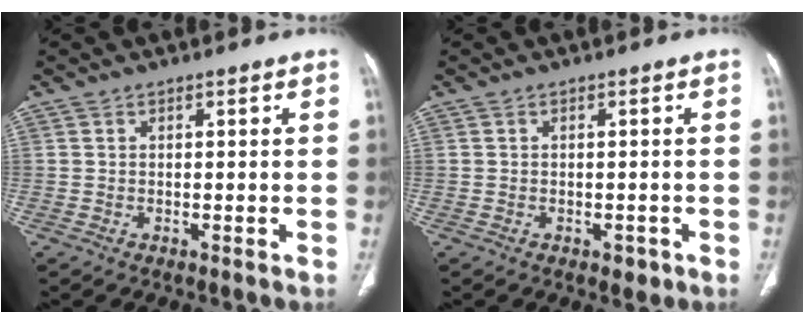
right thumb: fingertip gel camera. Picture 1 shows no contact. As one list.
[{"total": 1.9, "force": [-0.9, 1.2, 1.1], "torque": [-0.006, 0.002, -0.006]}]